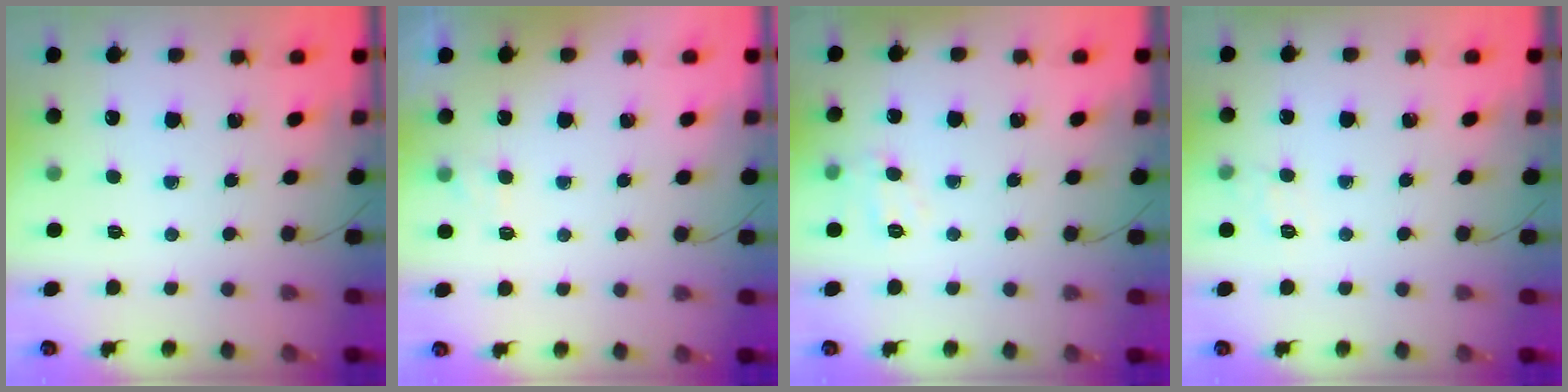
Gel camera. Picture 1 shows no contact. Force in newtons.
{"total": 2.6, "press": 2.4, "slide": 1.2}
{"total": 6.5, "press": 6.4, "slide": 1.1}
{"total": 5.8, "press": 5.7, "slide": 1.3}